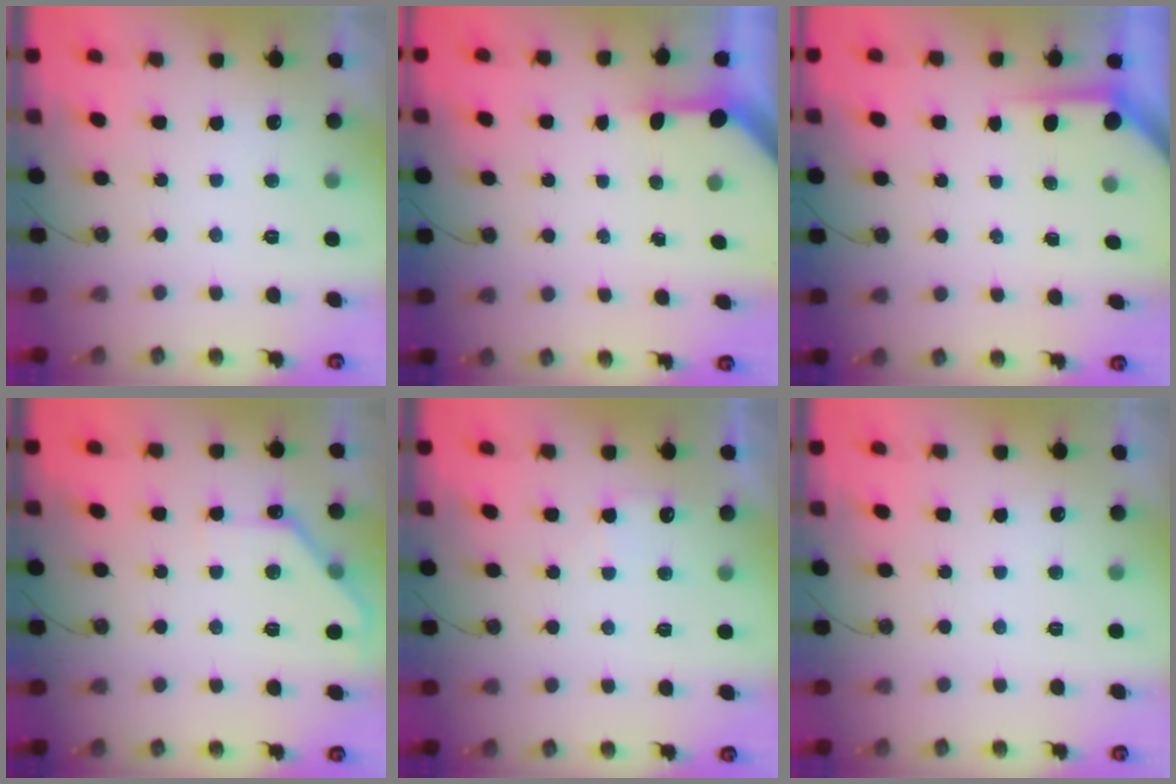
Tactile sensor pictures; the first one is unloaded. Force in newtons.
{"total": 3.3, "press": 3.2, "slide": 0.3}
{"total": 3.6, "press": 3.6, "slide": 0.3}
{"total": 6.5, "press": 6.4, "slide": 0.8}
{"total": 4.0, "press": 3.9, "slide": 0.7}
{"total": 0.0}